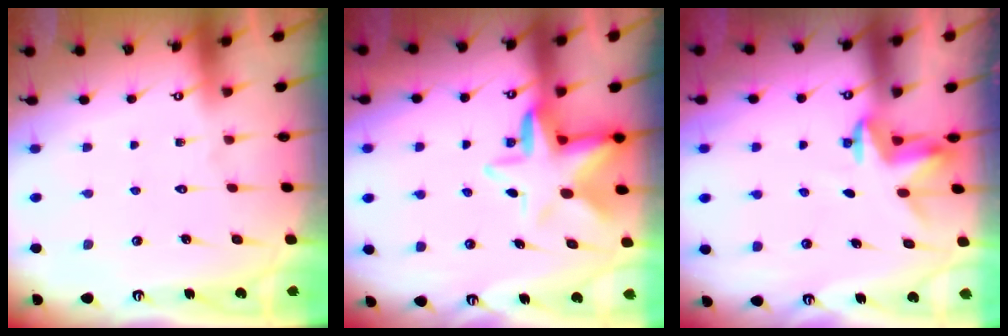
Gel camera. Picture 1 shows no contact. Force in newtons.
{"total": 9.0, "press": 8.9, "slide": 1.4}
{"total": 3.2, "press": 3.2, "slide": 0.3}